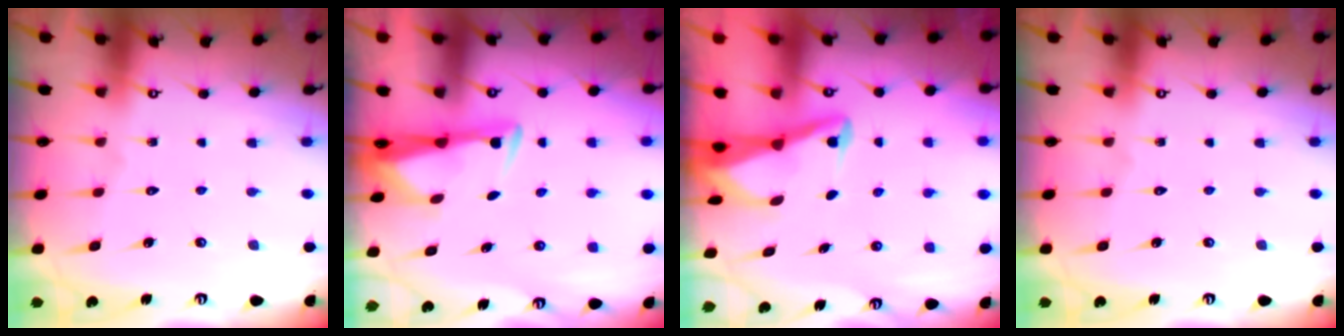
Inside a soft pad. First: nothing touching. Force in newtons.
{"total": 2.9, "press": 2.8, "slide": 0.9}
{"total": 3.3, "press": 3.3, "slide": 0.6}
{"total": 0.0}